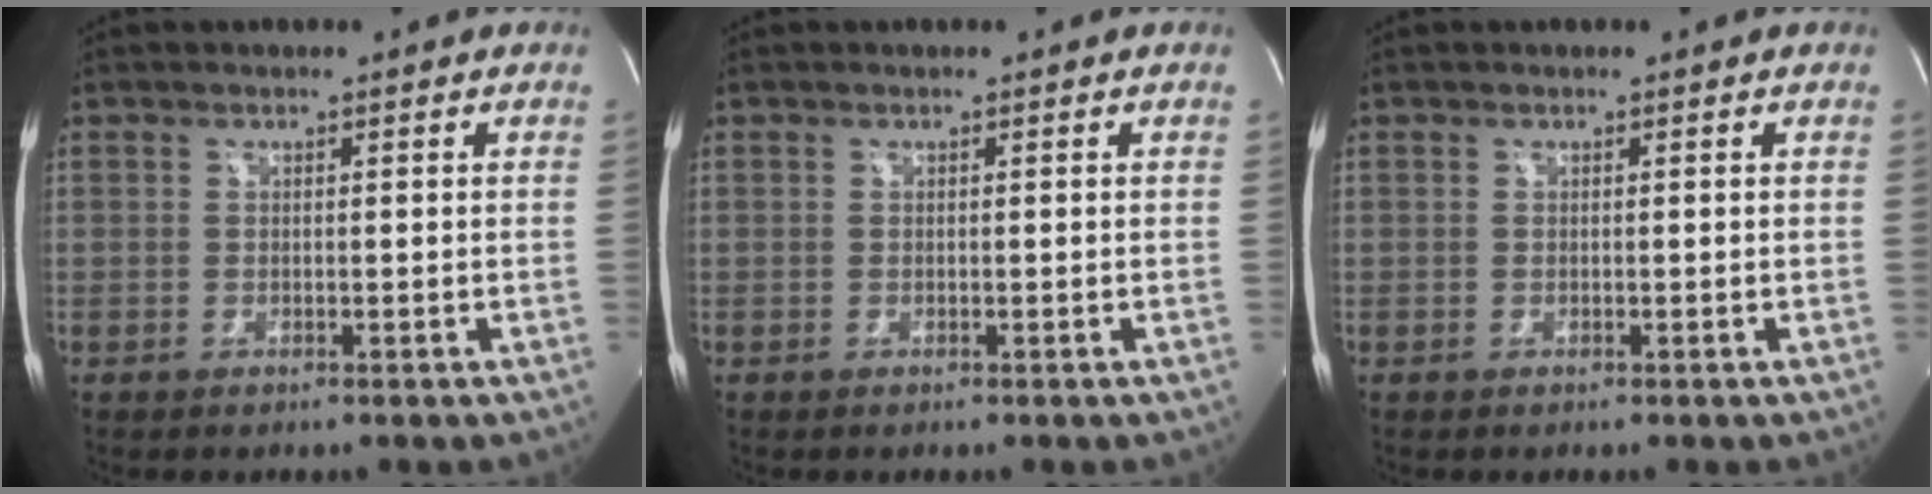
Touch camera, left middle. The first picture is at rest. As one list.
[{"total": 0.0}, {"total": 0.0}]